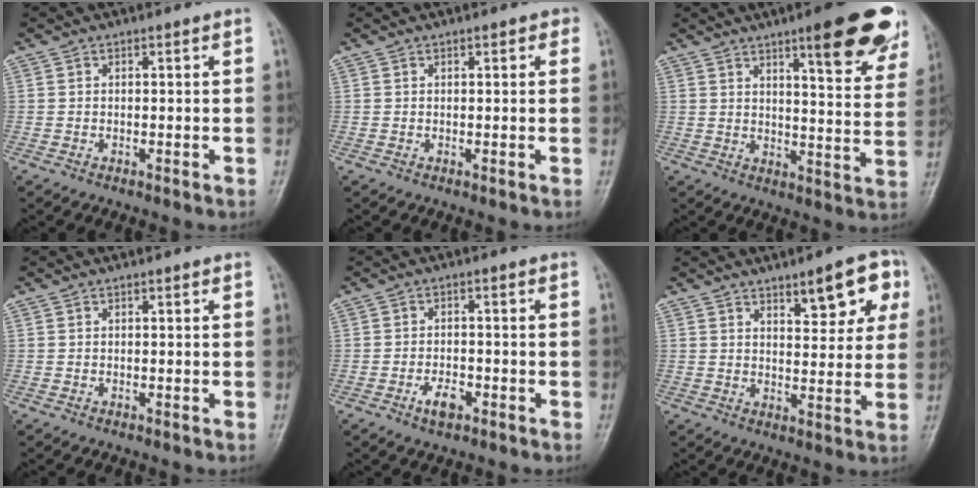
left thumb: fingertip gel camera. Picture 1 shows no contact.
{"total": 1.3, "force": [0.6, 0.6, 0.9], "torque": [-0.006, 0.000, 0.006]}
{"total": 17.2, "force": [10.5, 3.8, 13.0], "torque": [-0.127, -0.052, 0.134]}
{"total": 0.0}
{"total": 3.6, "force": [-1.9, 1.8, 2.4], "torque": [-0.040, 0.008, -0.032]}
{"total": 9.3, "force": [4.8, 3.5, 7.2], "torque": [-0.067, -0.019, 0.065]}